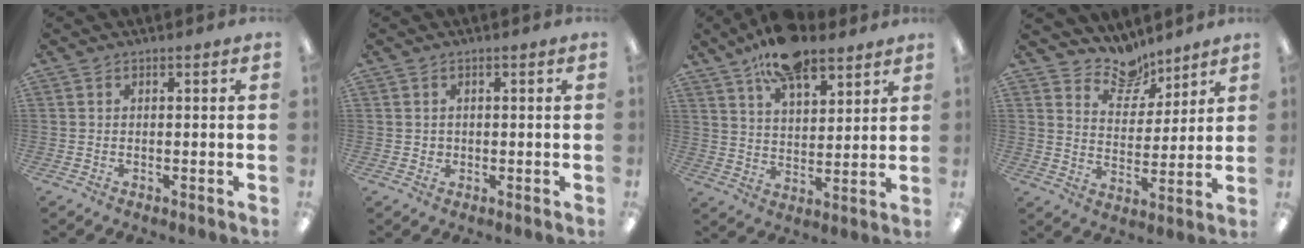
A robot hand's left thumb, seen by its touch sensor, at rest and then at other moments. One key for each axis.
{"total": 1.1, "fx": 0.3, "fy": 1.0, "fz": 0.2, "tx": -0.006, "ty": 0.004, "tz": 0.004}
{"total": 13.5, "fx": 9.9, "fy": 5.8, "fz": 7.1, "tx": -0.112, "ty": -0.048, "tz": 0.177}
{"total": 10.1, "fx": 8.7, "fy": 4.6, "fz": 2.1, "tx": -0.039, "ty": -0.063, "tz": 0.162}